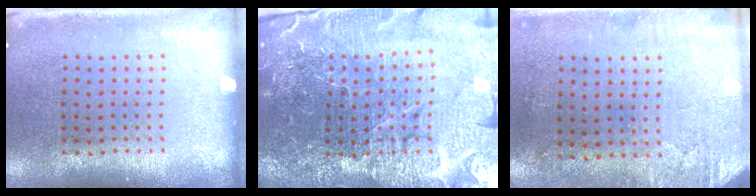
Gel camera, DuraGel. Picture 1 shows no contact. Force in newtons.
{"total": 6.1, "press": 5.5, "slide": 2.5}
{"total": 2.9, "press": 2.4, "slide": 1.7}